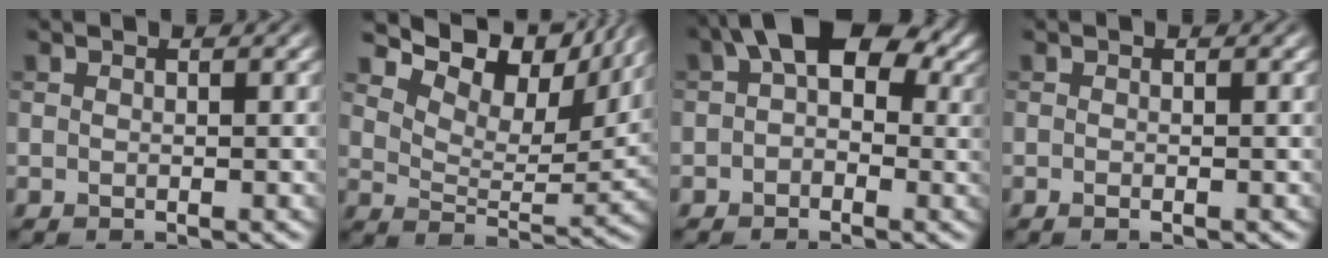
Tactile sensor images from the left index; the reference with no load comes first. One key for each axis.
{"total": 10.3, "fx": 7.6, "fy": 4.1, "fz": 5.6, "tx": -0.093, "ty": 0.002, "tz": 0.122}
{"total": 7.8, "fx": 2.2, "fy": 4.7, "fz": 5.7, "tx": -0.071, "ty": 0.024, "tz": 0.015}
{"total": 0.6, "fx": -0.3, "fy": 0.1, "fz": 0.5, "tx": -0.008, "ty": -0.002, "tz": -0.005}